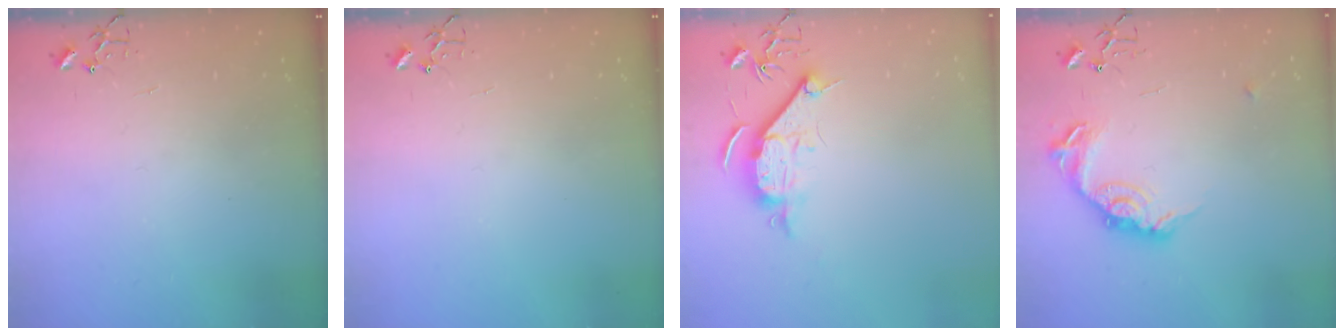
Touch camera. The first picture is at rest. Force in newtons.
{"total": 0.0}
{"total": 9.5, "press": 9.5, "slide": 0.9}
{"total": 15.0, "press": 15.0, "slide": 0.7}